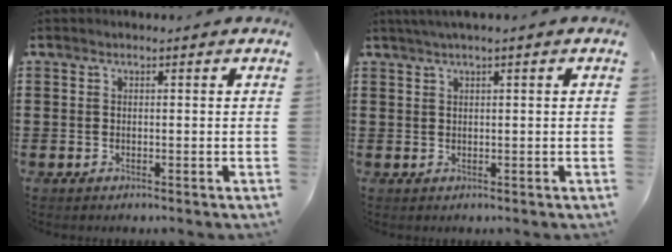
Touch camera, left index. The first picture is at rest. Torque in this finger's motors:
{"motor_torque": [1.08, -1.06, 0.29, 0.10]}